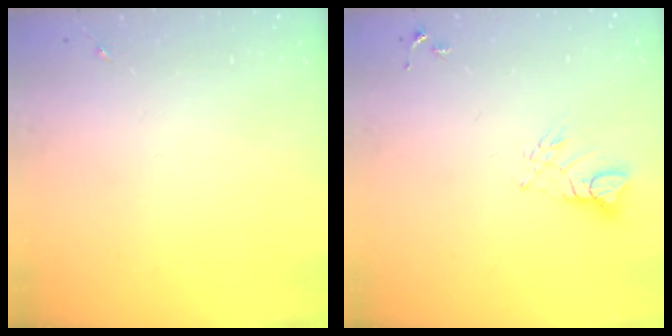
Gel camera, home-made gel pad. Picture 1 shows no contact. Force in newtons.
{"total": 5.3, "press": 5.2, "slide": 0.4}